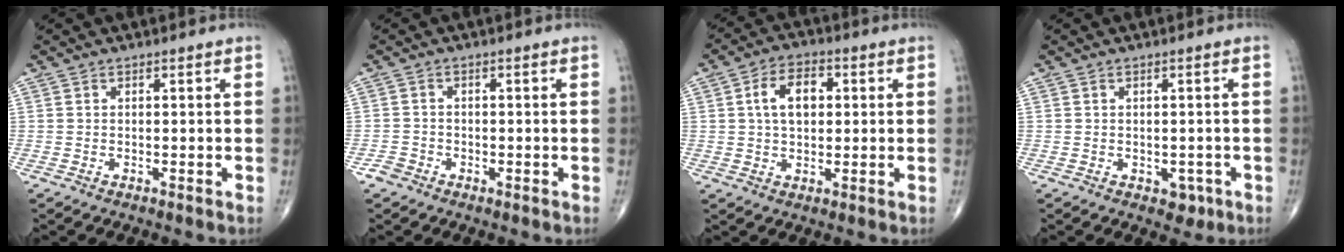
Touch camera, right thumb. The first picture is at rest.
{"total": 2.0, "force": [-1.3, 1.5, 0.2], "torque": [0.003, 0.009, -0.028]}
{"total": 8.2, "force": [1.6, 5.2, 6.2], "torque": [-0.094, 0.011, 0.024]}
{"total": 2.6, "force": [-0.9, 2.0, 1.4], "torque": [0.003, 0.003, -0.006]}